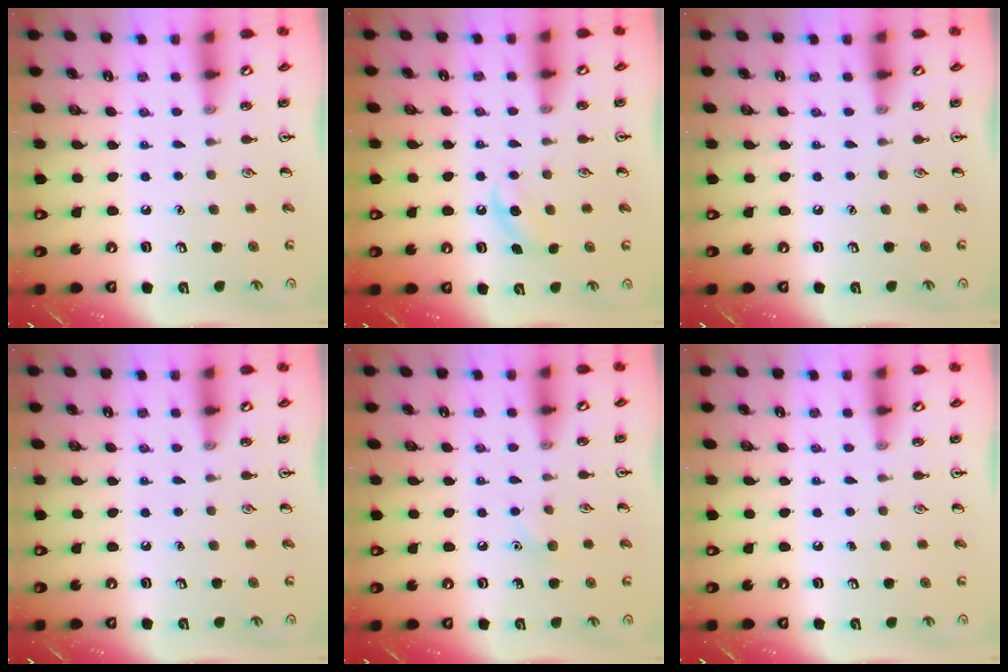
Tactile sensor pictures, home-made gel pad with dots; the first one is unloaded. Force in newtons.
{"total": 3.7, "press": 3.5, "slide": 1.2}
{"total": 0.0}
{"total": 0.0}
{"total": 5.2, "press": 5.0, "slide": 1.5}
{"total": 0.0}